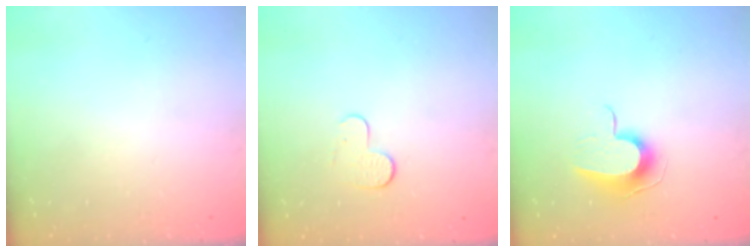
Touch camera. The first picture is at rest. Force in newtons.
{"total": 6.2, "press": 6.1, "slide": 0.6}
{"total": 9.2, "press": 9.2, "slide": 0.5}